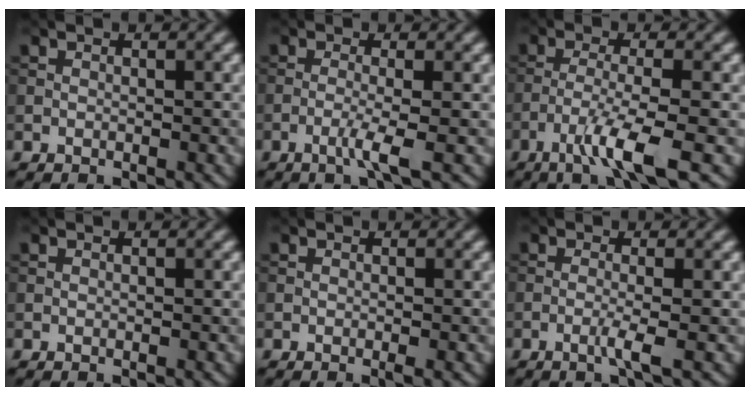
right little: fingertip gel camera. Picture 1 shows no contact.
{"total": 2.4, "force": [-1.0, 0.2, 2.2], "torque": [-0.042, 0.005, -0.028]}
{"total": 5.0, "force": [-2.6, 0.4, 4.3], "torque": [-0.079, 0.003, -0.058]}
{"total": 0.0}
{"total": 0.6, "force": [-0.2, 0.0, 0.6], "torque": [-0.010, -0.003, -0.005]}
{"total": 1.9, "force": [-0.7, 0.2, 1.8], "torque": [-0.031, 0.004, -0.020]}